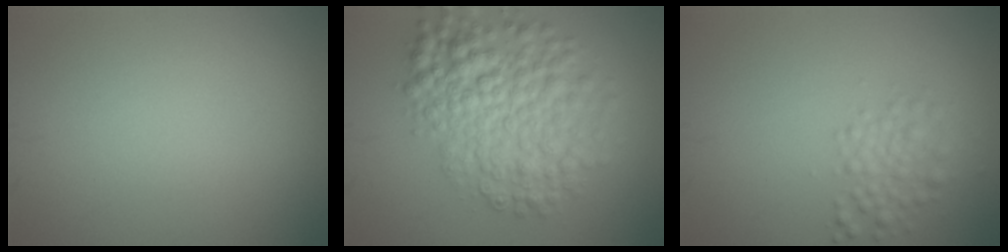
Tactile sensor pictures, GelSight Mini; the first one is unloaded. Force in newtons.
{"total": 7.6, "press": 7.6, "slide": 0.2}
{"total": 2.3, "press": 2.3, "slide": 0.1}